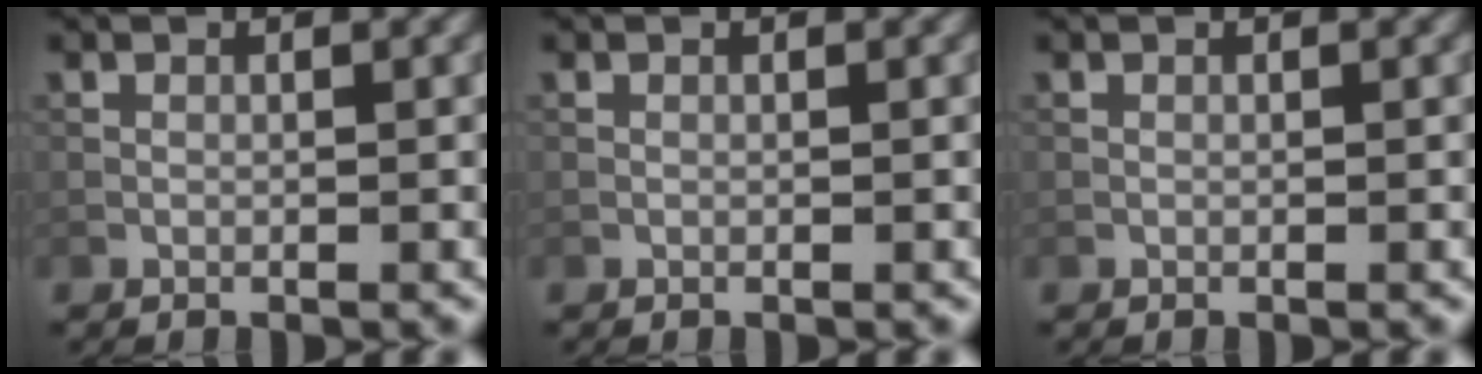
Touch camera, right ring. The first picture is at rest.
{"total": 0.0}
{"total": 0.0}